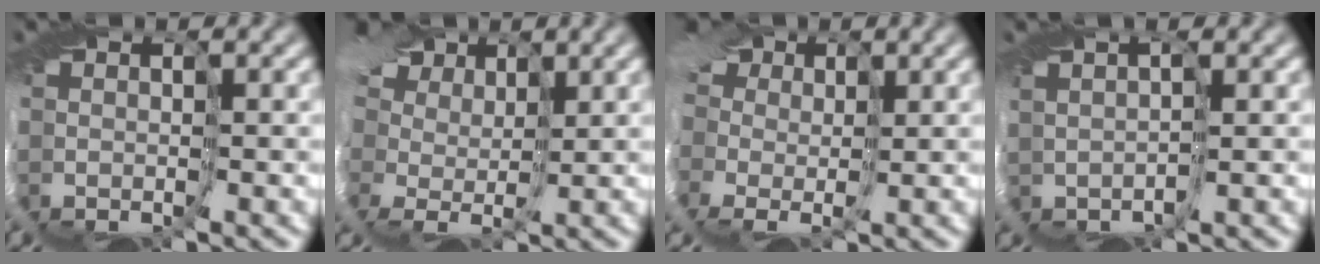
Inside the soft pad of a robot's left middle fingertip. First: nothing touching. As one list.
[{"total": 12.2, "force": [6.3, 8.1, 6.6], "torque": [-0.147, 0.044, 0.068]}, {"total": 11.5, "force": [2.3, 9.1, 6.7], "torque": [-0.147, 0.017, -0.008]}, {"total": 1.7, "force": [1.3, 0.7, 0.9], "torque": [-0.013, 0.015, 0.007]}]